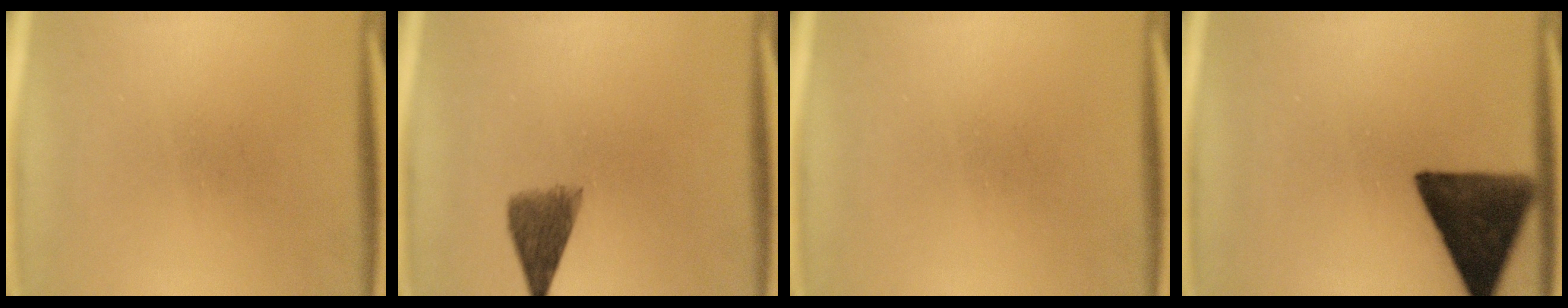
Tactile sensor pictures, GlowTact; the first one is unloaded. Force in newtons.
{"total": 5.1}
{"total": 0.0}
{"total": 14.2}